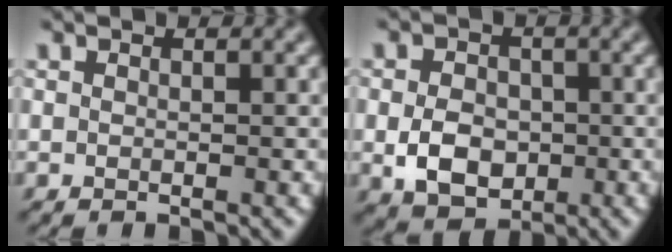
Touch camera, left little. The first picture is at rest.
{"total": 4.8, "force": [-1.1, 3.6, 3.0], "torque": [-0.060, -0.006, -0.020]}